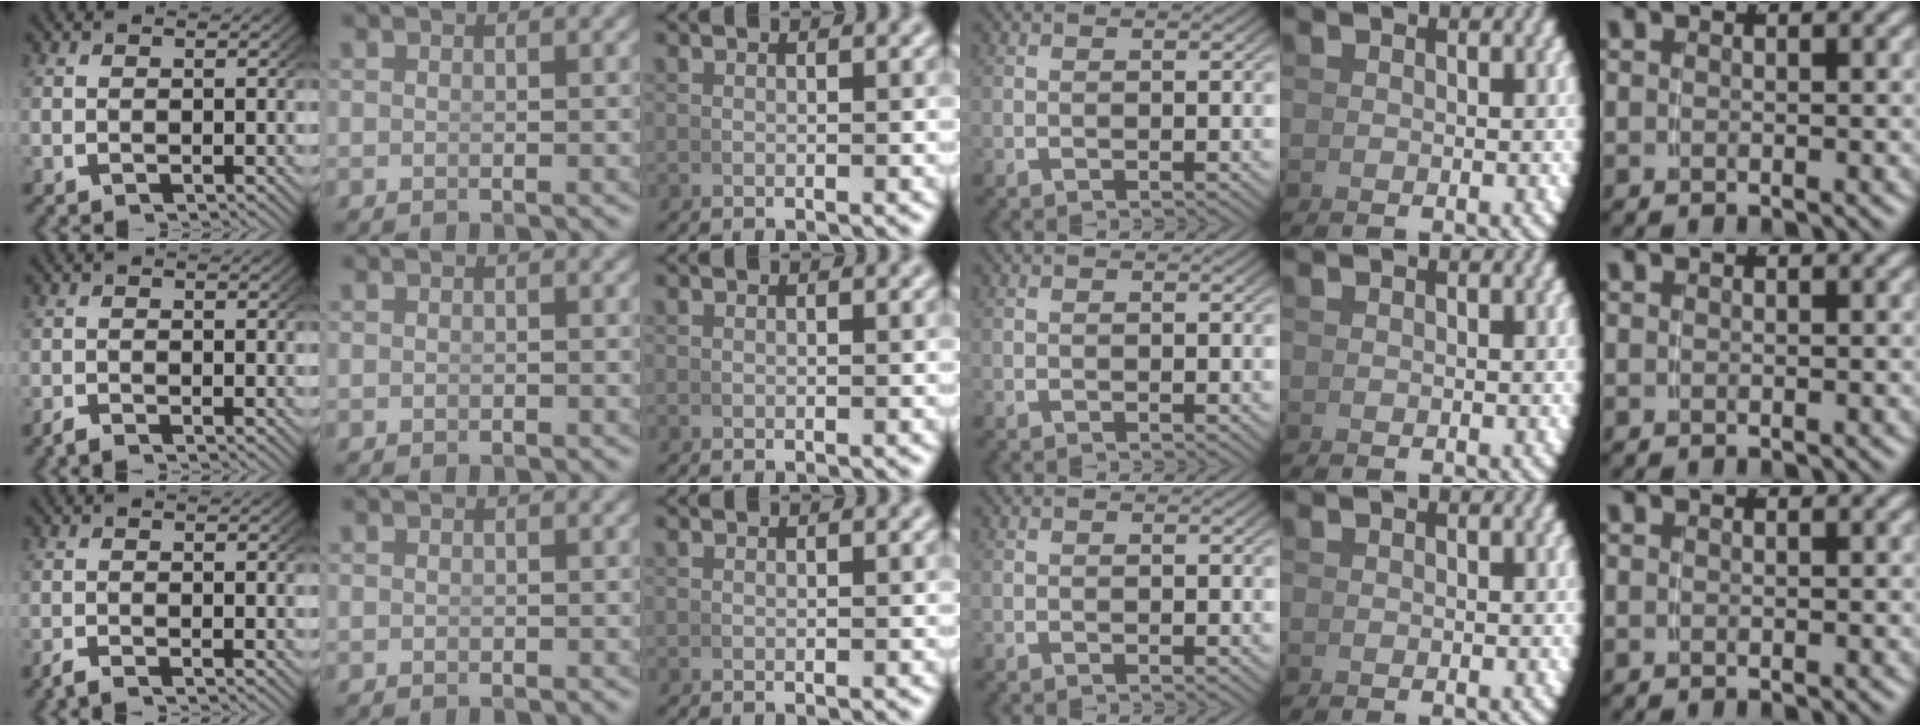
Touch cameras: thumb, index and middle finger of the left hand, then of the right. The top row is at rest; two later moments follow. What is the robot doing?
{"motion": "grasp_and_lifting", "object": "calculator"}